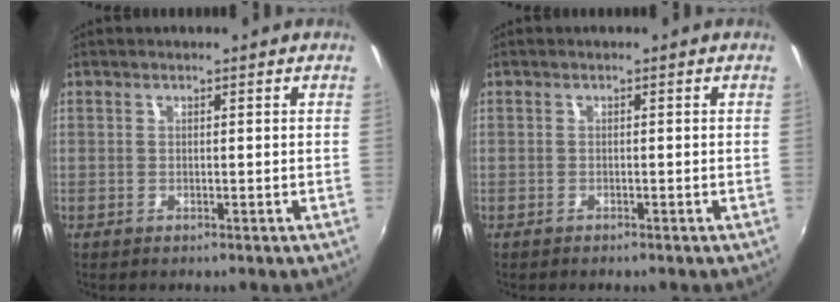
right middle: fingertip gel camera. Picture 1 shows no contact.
{"total": 0.5, "force": [-0.5, 0.1, 0.1], "torque": [-0.004, -0.003, -0.010]}